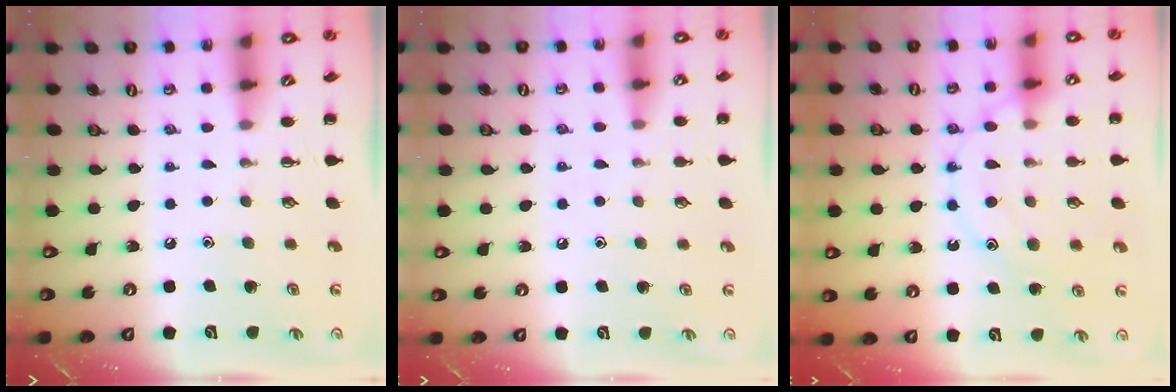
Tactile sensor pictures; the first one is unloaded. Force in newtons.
{"total": 5.3, "press": 5.0, "slide": 1.9}
{"total": 12.7, "press": 12.7, "slide": 0.8}